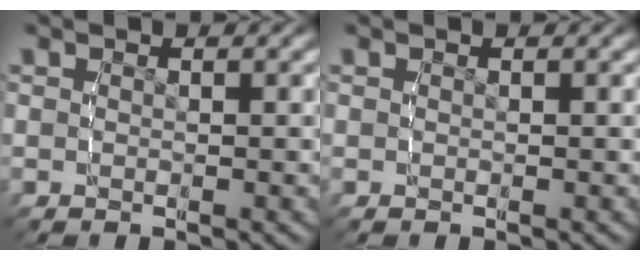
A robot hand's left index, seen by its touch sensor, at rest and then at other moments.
{"total": 0.0}